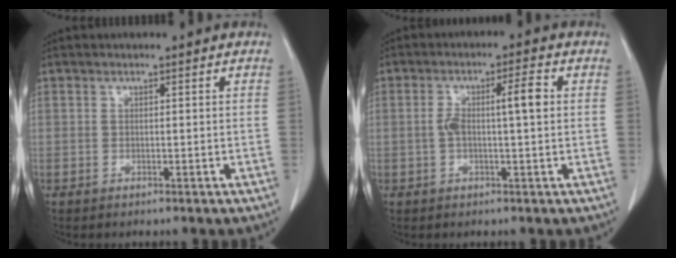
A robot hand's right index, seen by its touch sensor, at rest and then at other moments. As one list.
[{"total": 5.5, "force": [0.4, 0.6, 5.5], "torque": [-0.102, 0.016, 0.007]}]